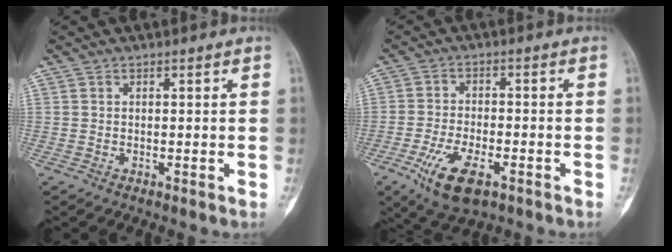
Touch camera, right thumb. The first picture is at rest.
{"total": 9.8, "force": [-4.8, 4.3, 7.5], "torque": [-0.143, 0.008, -0.078]}